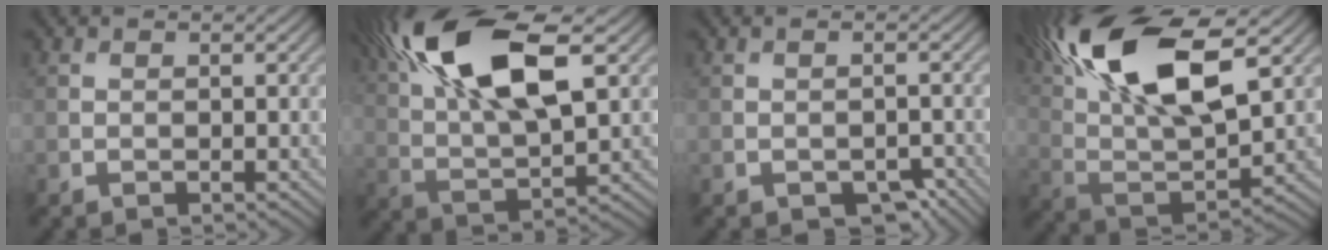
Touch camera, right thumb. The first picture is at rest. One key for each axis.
{"total": 16.4, "fx": 7.5, "fy": 6.0, "fz": 13.4, "tx": -0.282, "ty": 0.024, "tz": 0.129}
{"total": 2.9, "fx": -1.8, "fy": 1.6, "fz": 1.6, "tx": -0.019, "ty": -0.004, "tz": -0.019}
{"total": 18.2, "fx": 8.6, "fy": 7.0, "fz": 14.4, "tx": -0.314, "ty": 0.022, "tz": 0.157}